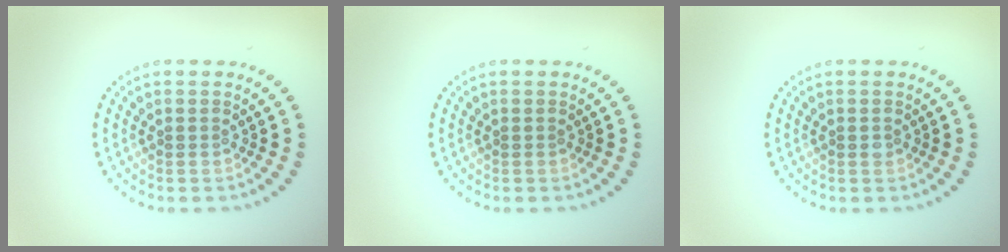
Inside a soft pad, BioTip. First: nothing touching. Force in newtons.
{"total": 0.0}
{"total": 0.5, "press": 0.5, "slide": 0.1}